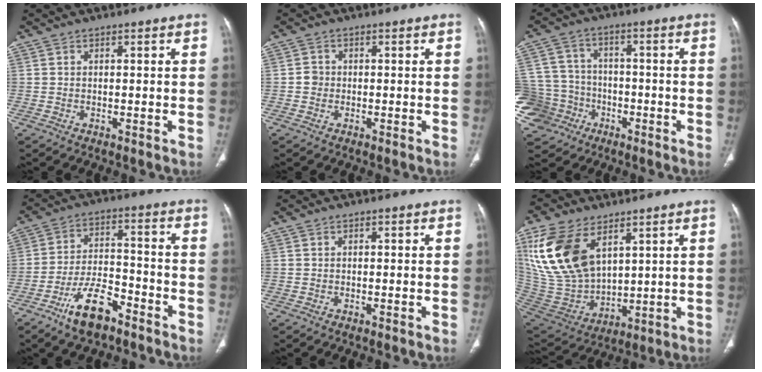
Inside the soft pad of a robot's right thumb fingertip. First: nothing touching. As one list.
[{"total": 1.7, "force": [0.1, 1.6, -0.5], "torque": [0.016, 0.007, -0.002]}, {"total": 17.3, "force": [-7.7, 14.5, 5.5], "torque": [-0.132, 0.050, -0.126]}, {"total": 9.9, "force": [-6.7, 4.7, 5.7], "torque": [-0.104, 0.050, -0.121]}, {"total": 0.0}, {"total": 20.7, "force": [8.8, 12.4, 14.1], "torque": [-0.281, -0.040, 0.185]}]